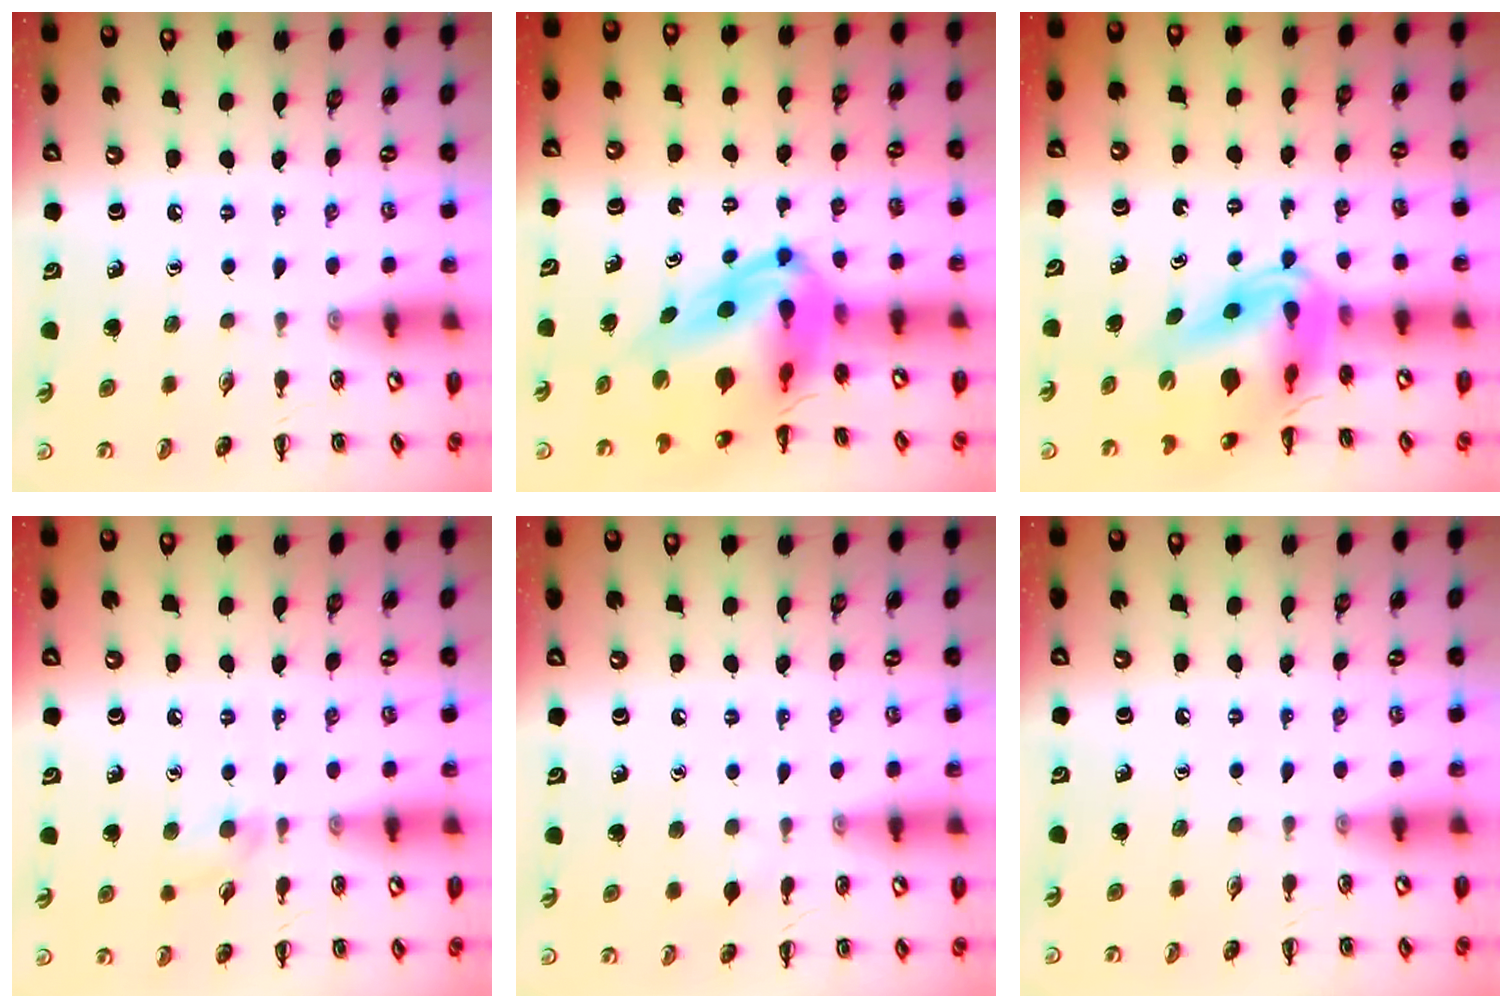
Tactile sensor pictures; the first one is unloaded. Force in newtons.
{"total": 10.6, "press": 10.0, "slide": 3.4}
{"total": 10.8, "press": 10.3, "slide": 3.4}
{"total": 5.2, "press": 4.9, "slide": 1.9}
{"total": 2.8, "press": 2.6, "slide": 1.1}
{"total": 0.0}